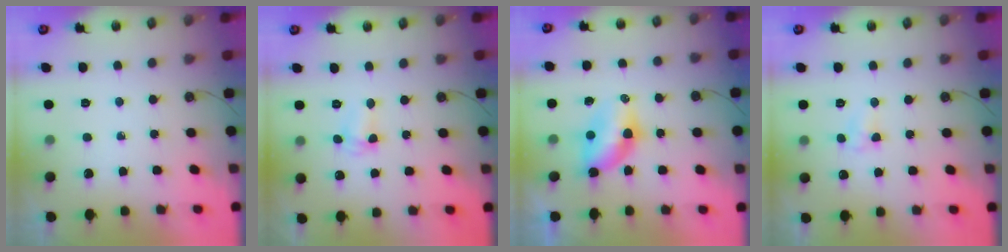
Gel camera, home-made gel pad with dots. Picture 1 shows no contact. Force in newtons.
{"total": 2.6, "press": 2.6, "slide": 0.6}
{"total": 6.5, "press": 6.4, "slide": 0.6}
{"total": 4.0, "press": 4.0, "slide": 0.5}